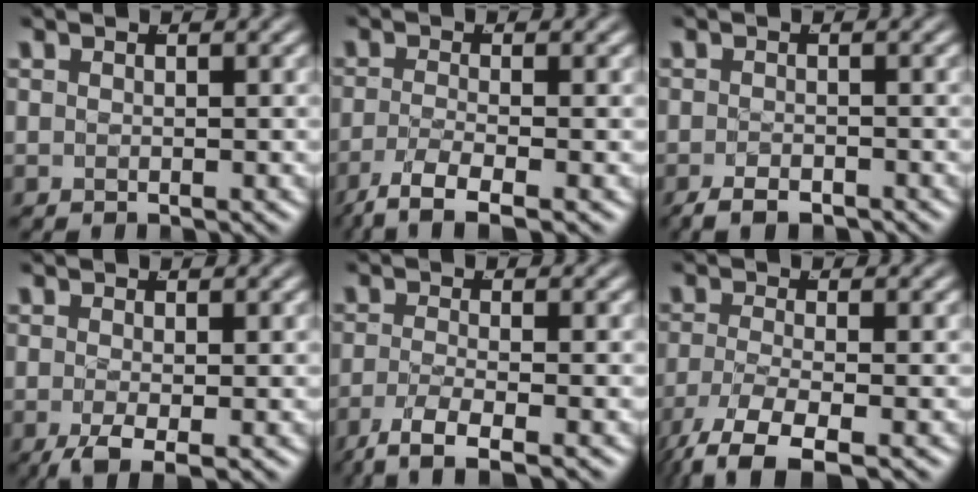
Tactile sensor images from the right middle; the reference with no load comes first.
{"total": 5.9, "force": [-4.3, 1.5, 3.7], "torque": [-0.072, -0.032, -0.051]}
{"total": 2.5, "force": [-2.3, 0.6, 0.9], "torque": [-0.017, -0.011, -0.031]}
{"total": 3.8, "force": [-2.4, 1.2, 2.7], "torque": [-0.052, -0.026, -0.025]}
{"total": 5.6, "force": [-4.0, 1.3, 3.6], "torque": [-0.071, -0.030, -0.049]}
{"total": 6.7, "force": [-4.7, 2.5, 4.1], "torque": [-0.098, -0.045, -0.050]}